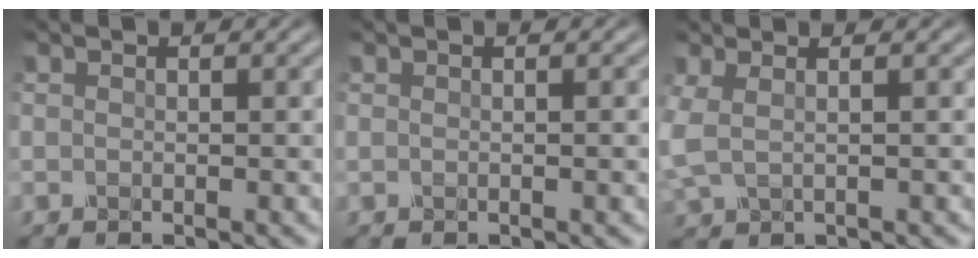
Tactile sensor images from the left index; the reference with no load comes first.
{"total": 0.9, "force": [0.1, 0.2, 0.9], "torque": [-0.009, 0.004, -0.001]}
{"total": 2.0, "force": [0.5, 0.8, 1.8], "torque": [-0.047, 0.006, 0.008]}